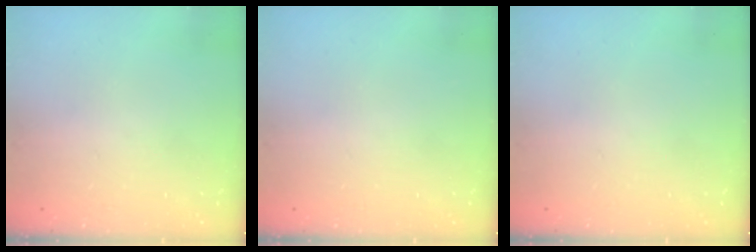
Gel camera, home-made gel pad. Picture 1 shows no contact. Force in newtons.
{"total": 0.0}
{"total": 0.0}